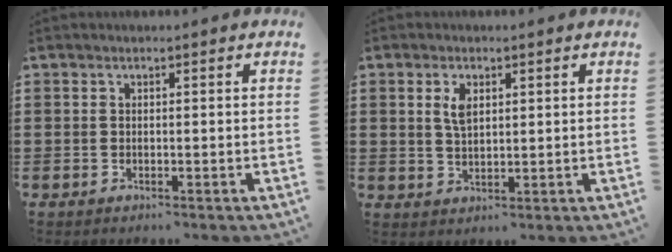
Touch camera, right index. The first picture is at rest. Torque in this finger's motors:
{"motor_torque": [0.44, -0.24, 0.12, 0.08]}